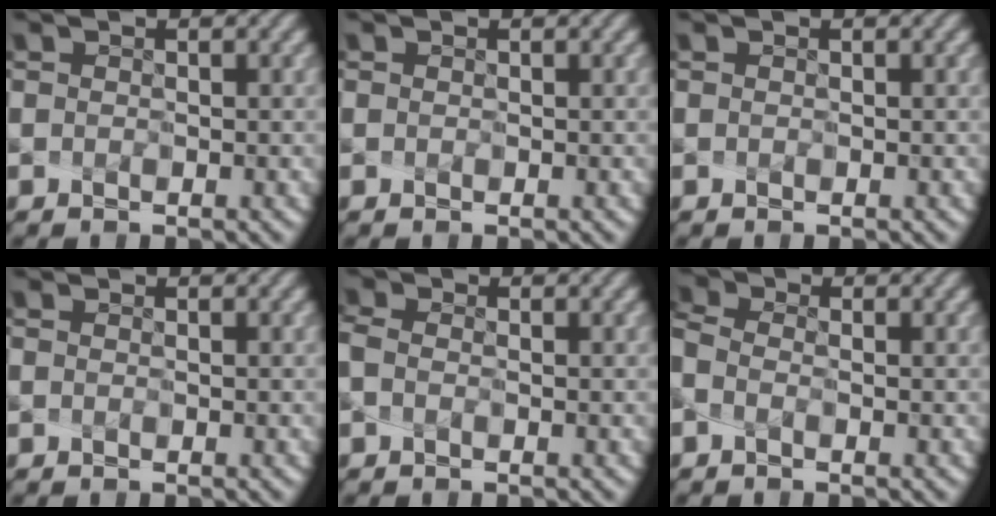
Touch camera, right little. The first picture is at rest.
{"total": 0.0}
{"total": 0.0}
{"total": 0.0}
{"total": 0.9, "force": [-0.5, 0.4, 0.6], "torque": [-0.020, 0.002, -0.016]}
{"total": 1.8, "force": [-0.6, 0.9, 1.4], "torque": [-0.037, 0.004, -0.024]}